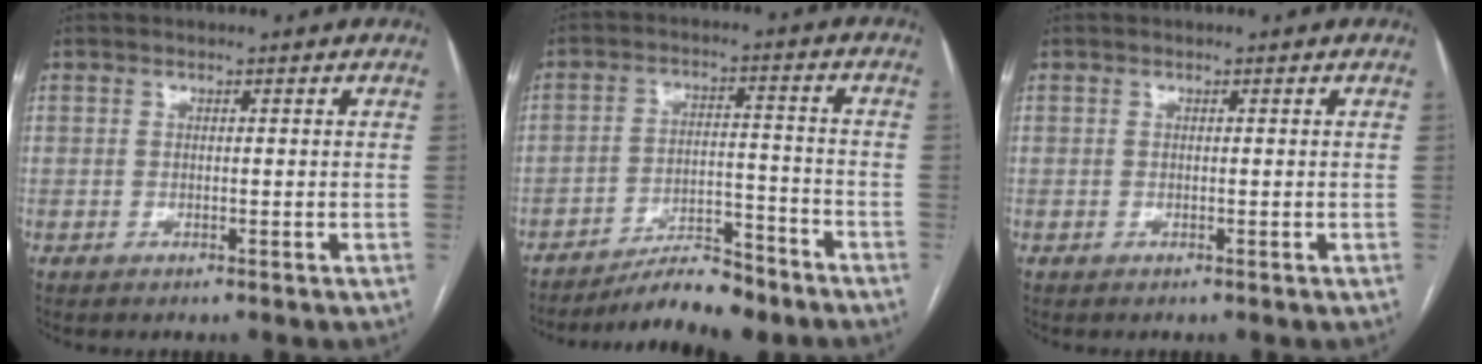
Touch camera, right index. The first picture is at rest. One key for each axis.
{"total": 9.4, "fx": -8.6, "fy": 1.5, "fz": 3.5, "tx": -0.050, "ty": 0.005, "tz": -0.143}
{"total": 0.0}